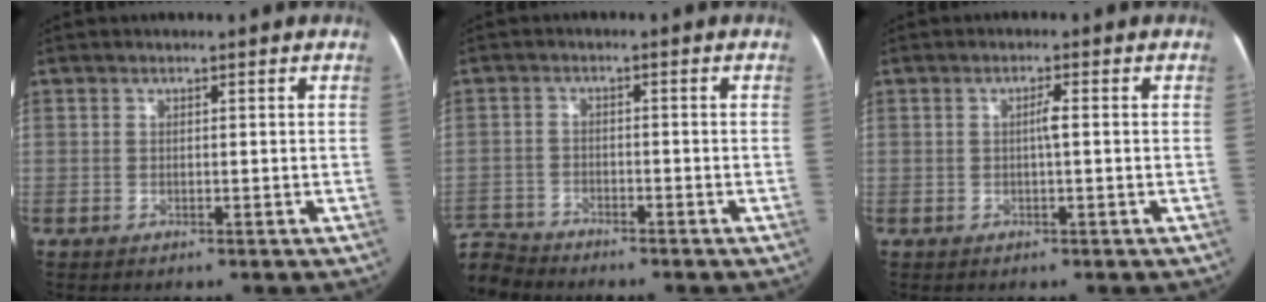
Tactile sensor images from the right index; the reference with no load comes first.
{"total": 6.6, "force": [-6.4, 1.8, 0.0], "torque": [-0.008, -0.001, -0.123]}
{"total": 1.7, "force": [0.0, 0.2, 1.7], "torque": [-0.030, 0.004, 0.000]}